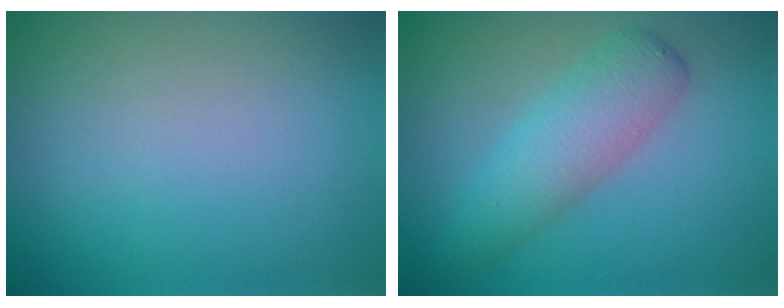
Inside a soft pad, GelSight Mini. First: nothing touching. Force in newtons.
{"total": 4.1, "press": 4.1, "slide": 0.0}